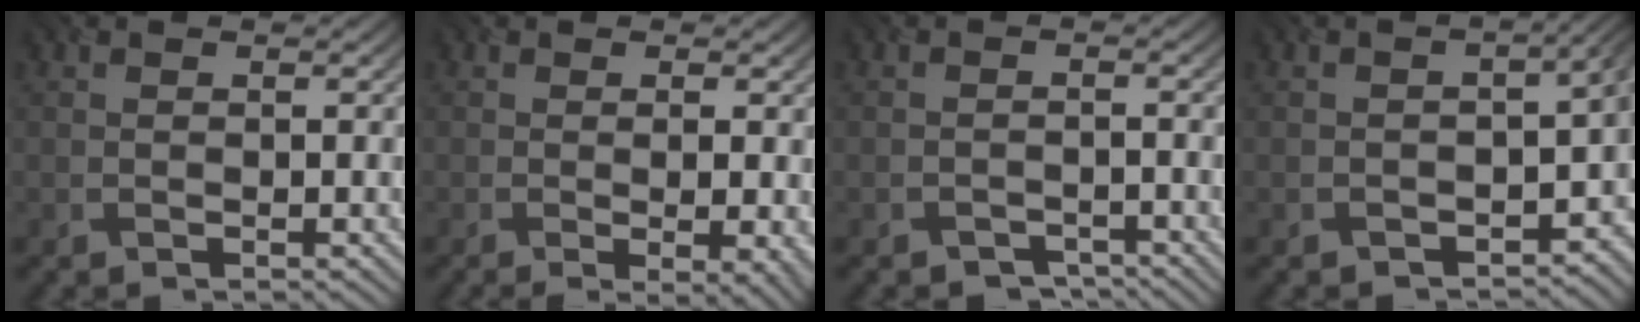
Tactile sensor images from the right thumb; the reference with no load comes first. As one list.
[{"total": 4.7, "force": [-0.7, 1.1, 4.5], "torque": [-0.066, -0.011, -0.005]}, {"total": 2.1, "force": [-1.9, 0.7, 0.6], "torque": [-0.005, 0.005, -0.031]}, {"total": 8.3, "force": [-2.9, 5.0, 6.0], "torque": [-0.068, -0.038, -0.029]}]